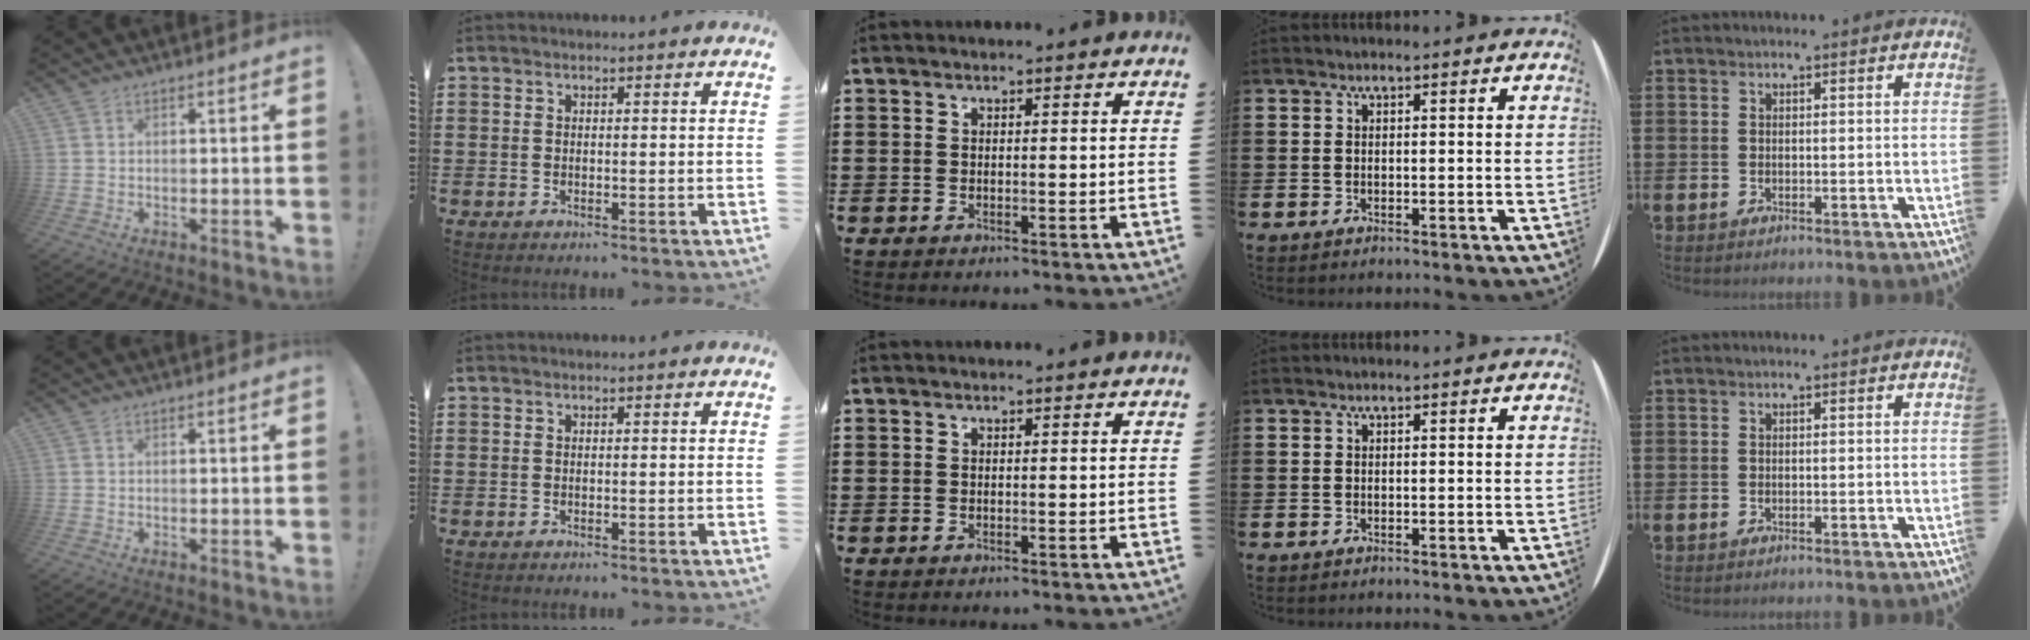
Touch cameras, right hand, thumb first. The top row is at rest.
{}